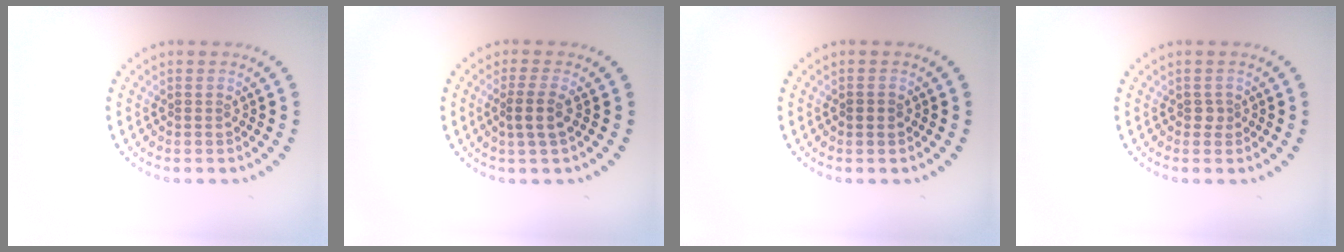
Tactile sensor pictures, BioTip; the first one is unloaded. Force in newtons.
{"total": 2.0, "press": 1.6, "slide": 1.1}
{"total": 1.3, "press": 1.3, "slide": 0.2}
{"total": 0.9, "press": 0.6, "slide": 0.7}